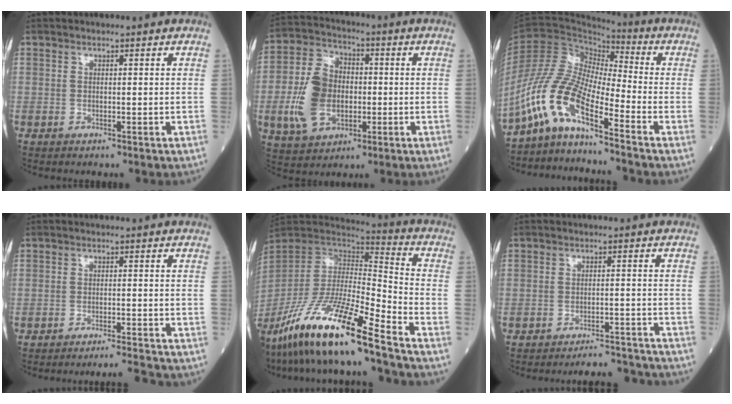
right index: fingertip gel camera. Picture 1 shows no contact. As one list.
[{"total": 11.6, "force": [-1.8, 8.0, 8.3], "torque": [-0.197, 0.020, -0.027]}, {"total": 10.4, "force": [-7.0, 1.8, 7.4], "torque": [-0.179, 0.007, -0.141]}, {"total": 4.1, "force": [-3.8, -1.4, 0.3], "torque": [-0.004, -0.006, -0.059]}, {"total": 19.9, "force": [-14.5, 0.6, 13.7], "torque": [-0.282, -0.042, -0.274]}, {"total": 7.2, "force": [-7.2, 0.4, 0.6], "torque": [-0.001, 0.005, -0.096]}]